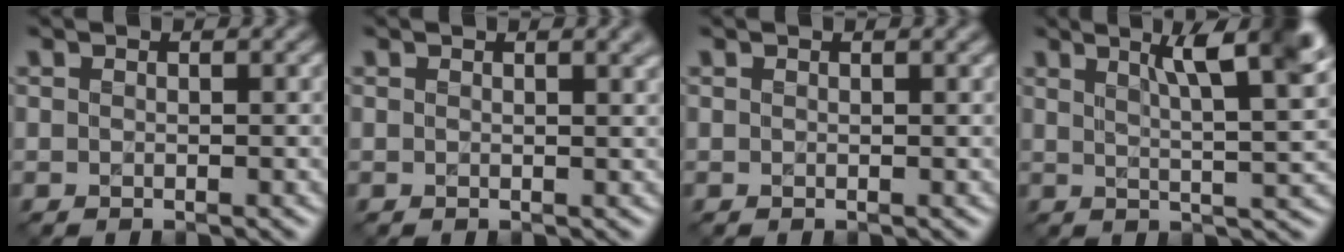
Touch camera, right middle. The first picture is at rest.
{"total": 2.1, "force": [1.3, 0.7, 1.4], "torque": [-0.005, 0.006, 0.016]}
{"total": 0.8, "force": [0.6, 0.2, 0.5], "torque": [-0.007, 0.003, 0.010]}
{"total": 7.8, "force": [3.7, 1.8, 6.6], "torque": [-0.077, 0.015, 0.055]}